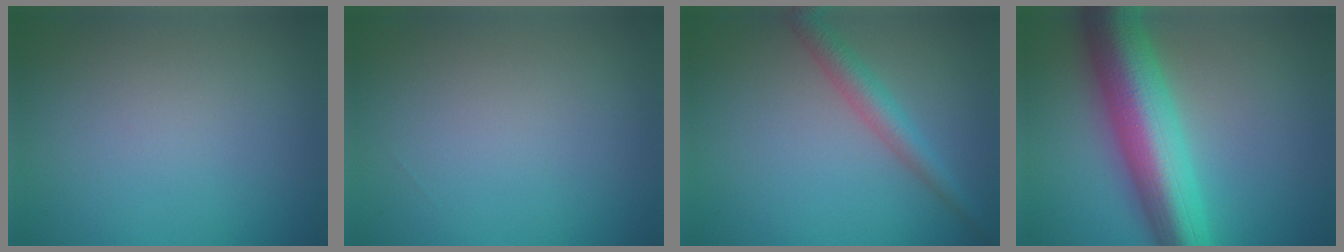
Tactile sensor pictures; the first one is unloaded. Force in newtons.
{"total": 0.0}
{"total": 2.9, "press": 2.9, "slide": 0.1}
{"total": 11.7, "press": 11.7, "slide": 0.3}